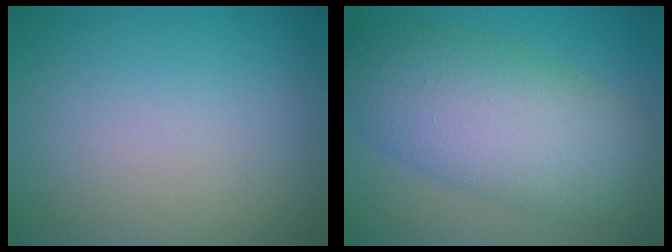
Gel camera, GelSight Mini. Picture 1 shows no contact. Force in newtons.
{"total": 9.7, "press": 9.7, "slide": 0.3}